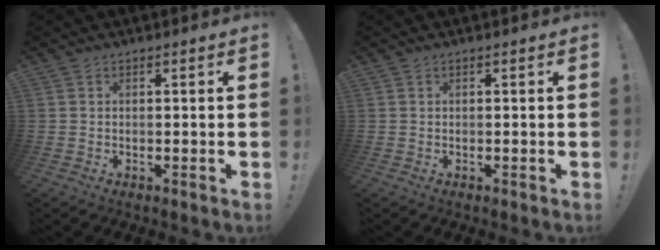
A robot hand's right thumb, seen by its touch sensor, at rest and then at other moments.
{"total": 0.0}